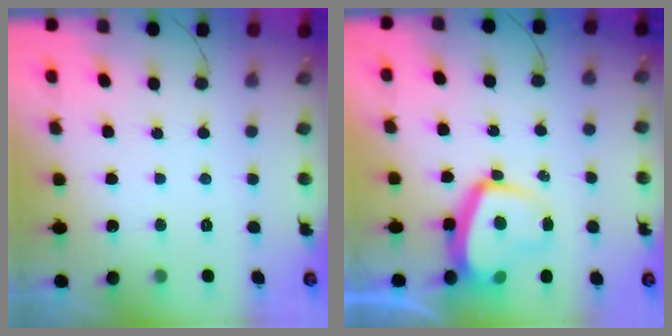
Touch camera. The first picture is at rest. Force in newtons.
{"total": 12.0, "press": 11.9, "slide": 1.1}